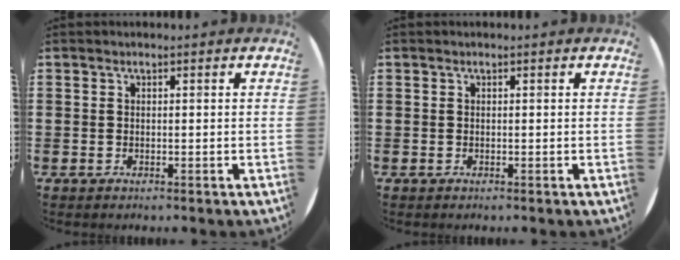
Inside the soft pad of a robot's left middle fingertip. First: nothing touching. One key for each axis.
{"total": 0.0}